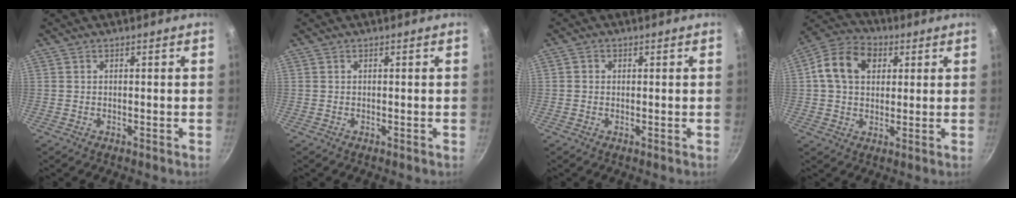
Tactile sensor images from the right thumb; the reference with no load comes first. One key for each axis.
{"total": 0.0}
{"total": 1.1, "fx": 0.1, "fy": 1.0, "fz": 0.4, "tx": -0.006, "ty": 0.004, "tz": -0.001}
{"total": 11.6, "fx": 3.0, "fy": 8.7, "fz": 7.1, "tx": -0.107, "ty": 0.013, "tz": 0.034}